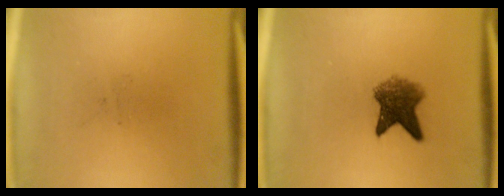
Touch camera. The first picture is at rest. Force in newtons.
{"total": 5.8}